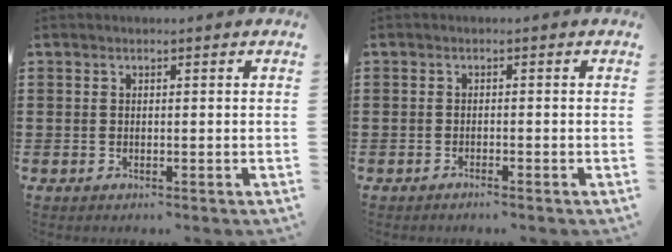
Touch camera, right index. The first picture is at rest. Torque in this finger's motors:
{"motor_torque": [0.30, 0.51, -0.16, 0.00]}